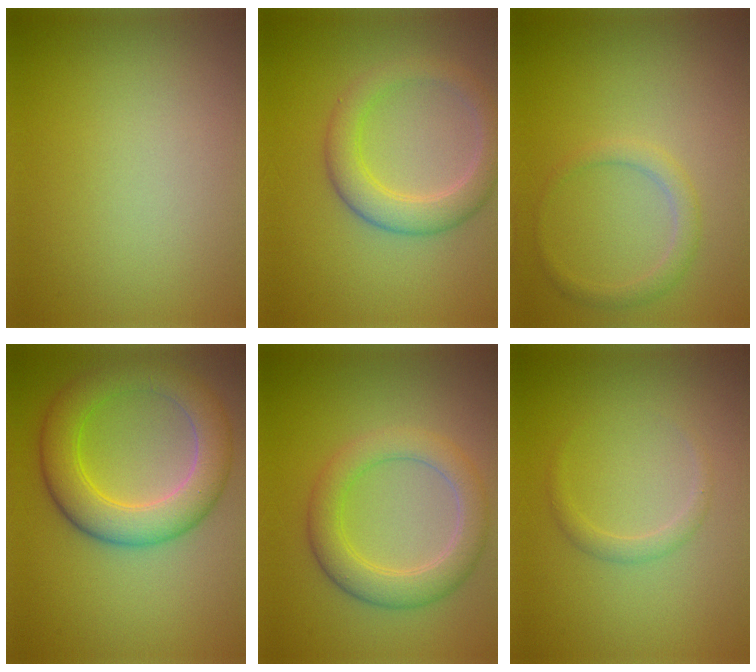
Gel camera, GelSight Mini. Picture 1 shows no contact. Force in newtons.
{"total": 4.0, "press": 4.0, "slide": 0.2}
{"total": 1.7, "press": 1.7, "slide": 0.2}
{"total": 6.6, "press": 6.6, "slide": 0.2}
{"total": 4.3, "press": 4.3, "slide": 0.3}
{"total": 1.2, "press": 1.2, "slide": 0.1}